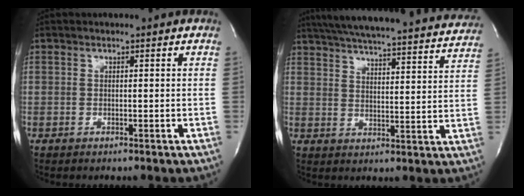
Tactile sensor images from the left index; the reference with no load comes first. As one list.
[{"total": 31.8, "force": [29.0, 3.8, 12.4], "torque": [-0.212, -0.041, 0.360]}]